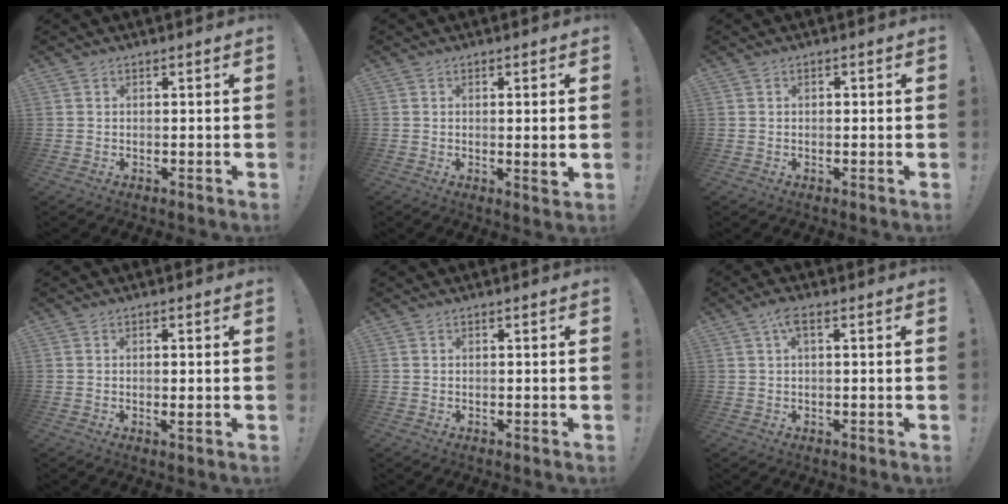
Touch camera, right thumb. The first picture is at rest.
{"total": 2.5, "force": [0.4, -0.3, 2.4], "torque": [-0.030, -0.010, 0.002]}
{"total": 0.5, "force": [-0.2, 0.5, 0.2], "torque": [-0.006, 0.004, -0.005]}
{"total": 1.2, "force": [-0.1, 0.1, 1.2], "torque": [-0.017, -0.004, -0.002]}
{"total": 0.0}
{"total": 3.3, "force": [0.8, 1.0, 3.0], "torque": [-0.060, 0.007, 0.012]}